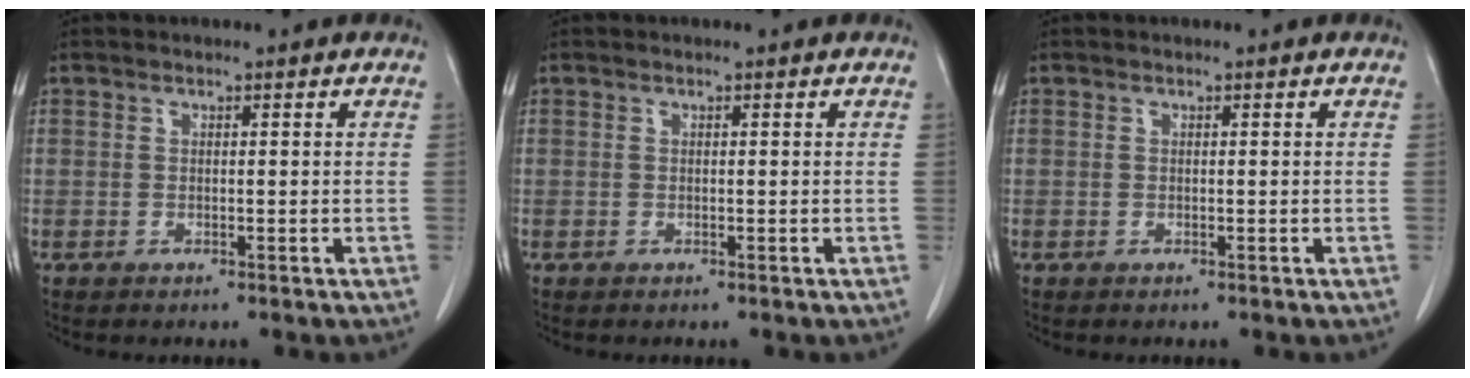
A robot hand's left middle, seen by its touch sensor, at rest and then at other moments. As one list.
[{"total": 0.0}, {"total": 0.0}]